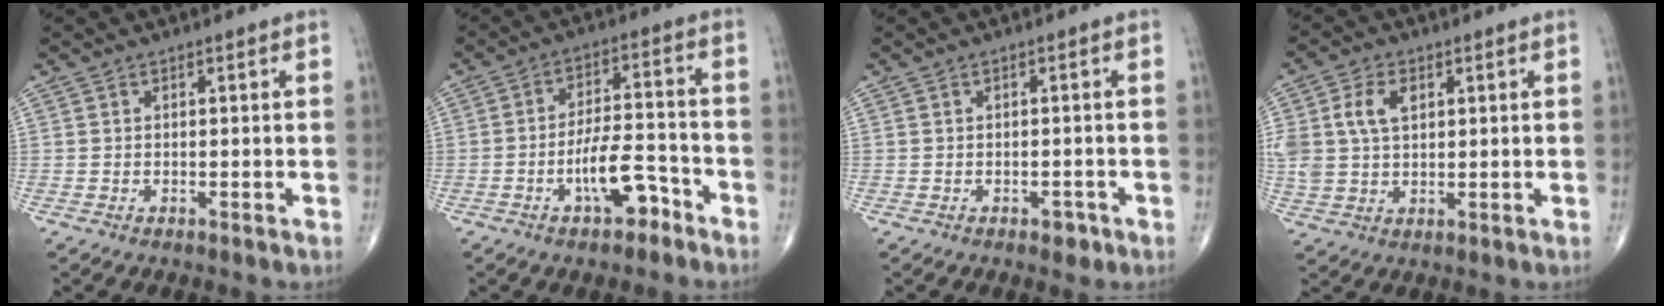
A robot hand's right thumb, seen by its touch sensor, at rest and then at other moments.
{"total": 9.0, "force": [-4.7, 3.7, 6.8], "torque": [-0.107, 0.040, -0.078]}
{"total": 2.1, "force": [-1.1, 1.2, 1.2], "torque": [-0.007, 0.004, -0.012]}
{"total": 9.0, "force": [2.6, 5.9, 6.3], "torque": [-0.130, 0.004, 0.054]}